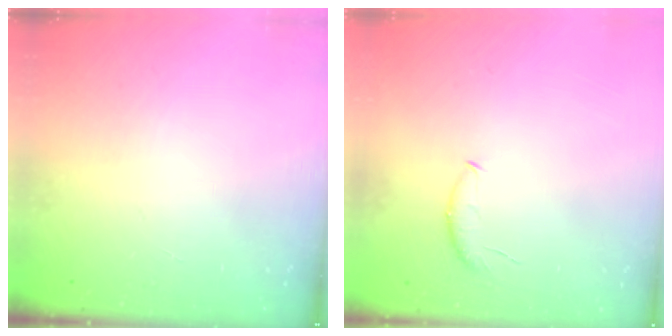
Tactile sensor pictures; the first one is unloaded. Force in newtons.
{"total": 6.5, "press": 6.4, "slide": 0.8}